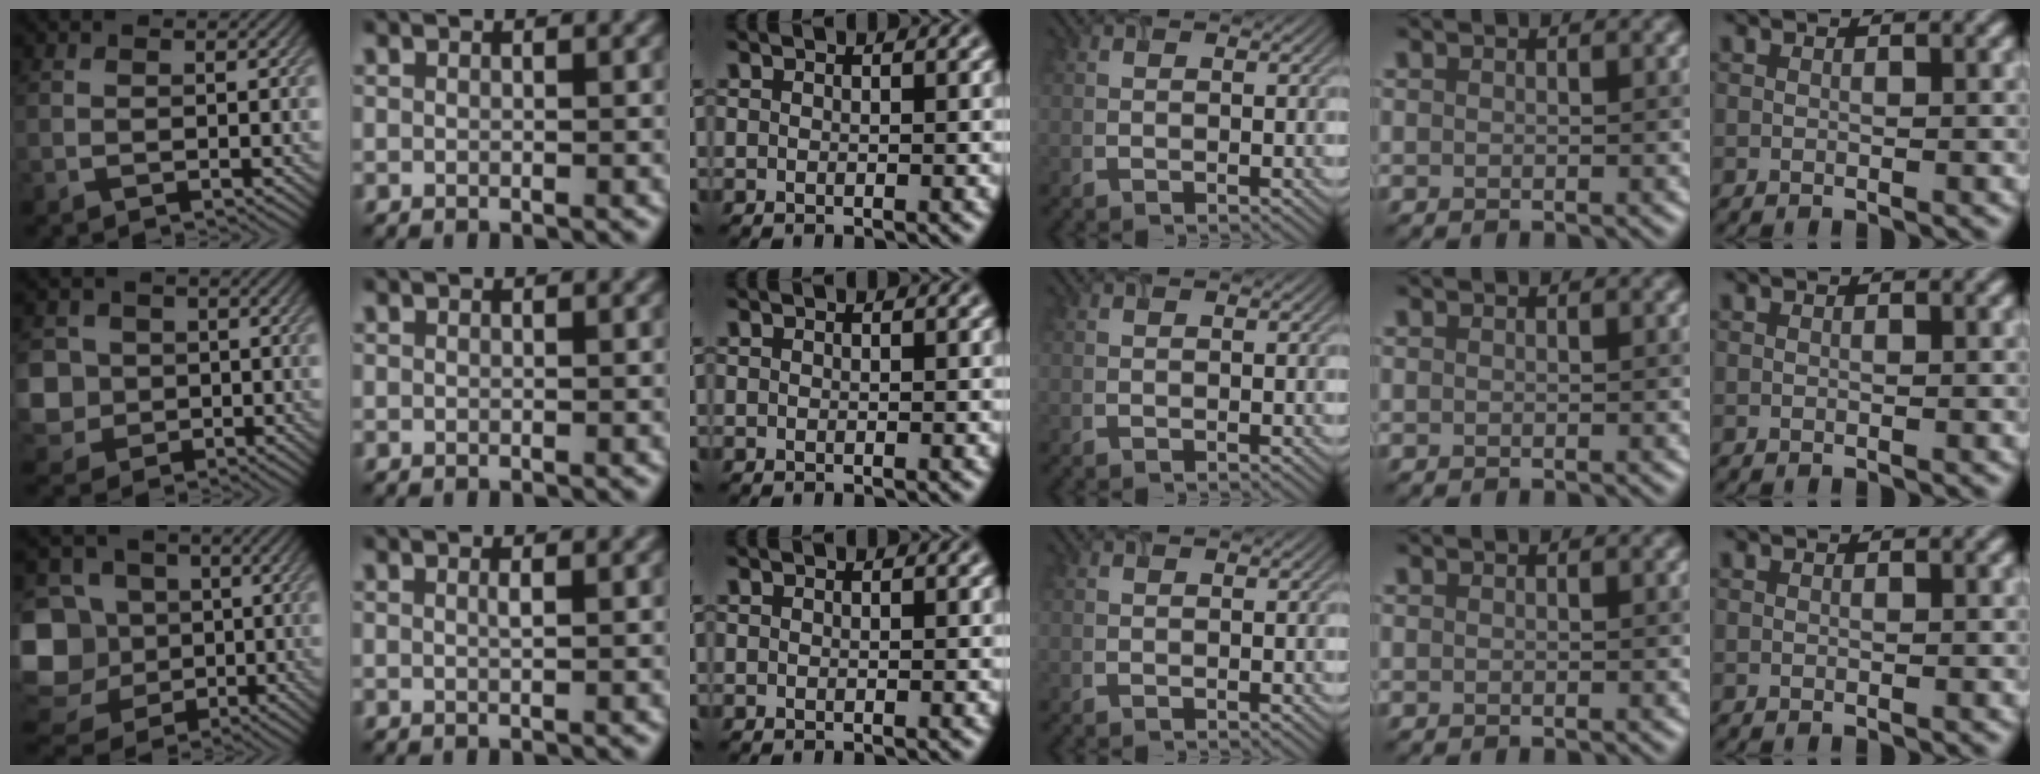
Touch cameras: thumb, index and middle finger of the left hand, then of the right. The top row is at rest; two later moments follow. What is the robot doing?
{"motion": "close", "object": "airpods case & airpods"}